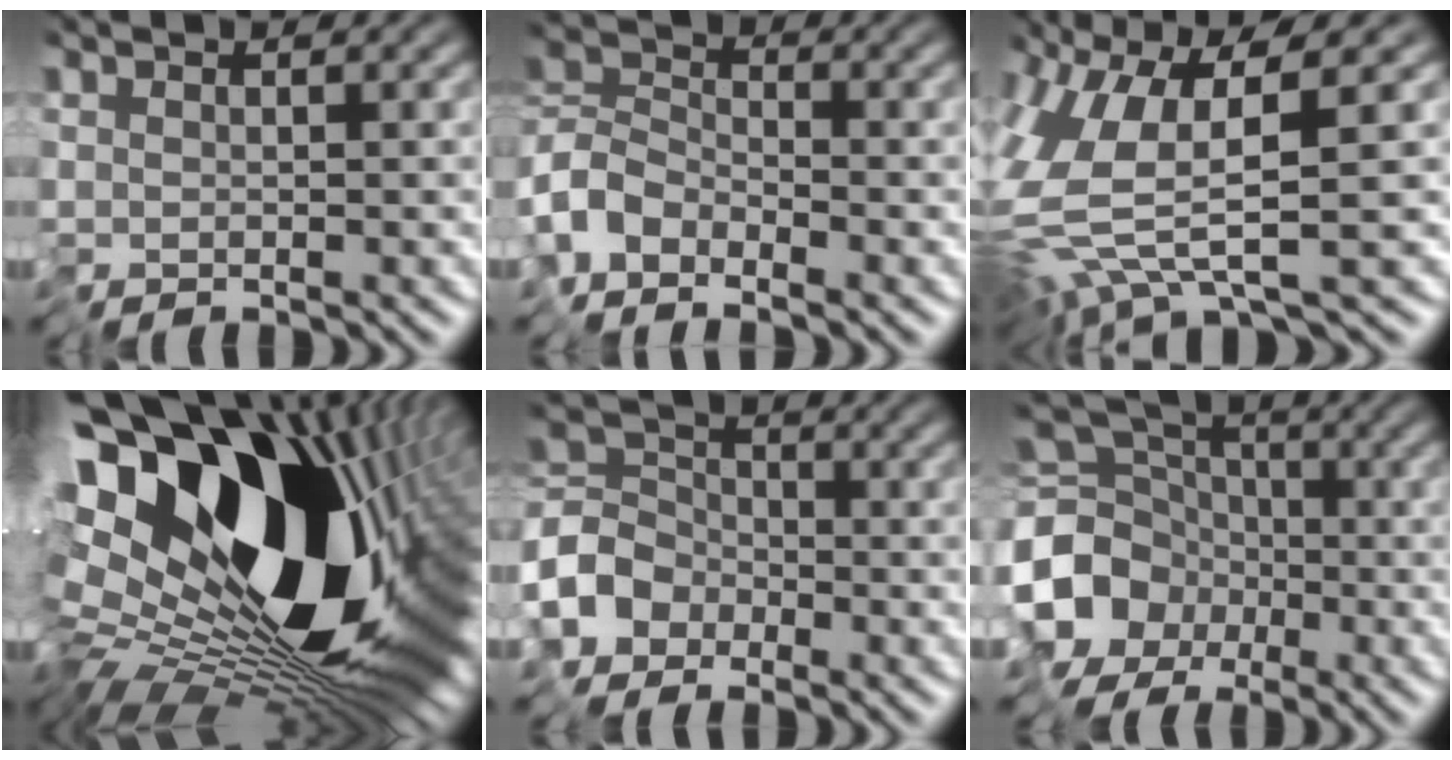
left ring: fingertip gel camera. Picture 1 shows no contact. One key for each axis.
{"total": 3.7, "fx": -3.0, "fy": 1.7, "fz": 1.4, "tx": -0.031, "ty": 0.007, "tz": -0.077}
{"total": 7.5, "fx": 0.0, "fy": 1.9, "fz": 7.3, "tx": -0.166, "ty": -0.010, "tz": -0.004}
{"total": 19.7, "fx": 5.1, "fy": 11.0, "fz": 15.6, "tx": -0.260, "ty": 0.014, "tz": 0.094}
{"total": 4.5, "fx": -2.8, "fy": 3.2, "fz": 1.4, "tx": -0.028, "ty": 0.012, "tz": -0.075}
{"total": 8.3, "fx": -3.3, "fy": 6.8, "fz": 3.5, "tx": -0.086, "ty": -0.006, "tz": -0.077}